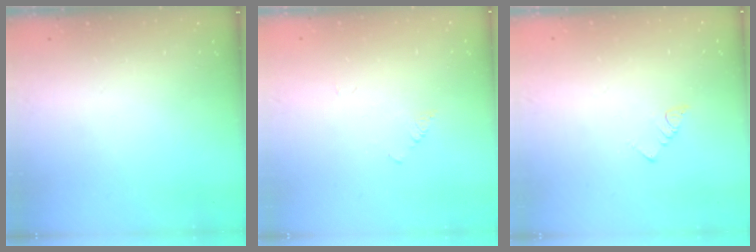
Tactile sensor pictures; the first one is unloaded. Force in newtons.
{"total": 1.0, "press": 0.9, "slide": 0.2}
{"total": 3.0, "press": 3.0, "slide": 0.2}